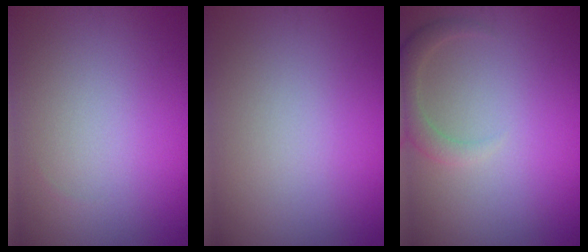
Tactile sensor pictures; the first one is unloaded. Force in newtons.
{"total": 0.0}
{"total": 2.2, "press": 2.2, "slide": 0.3}